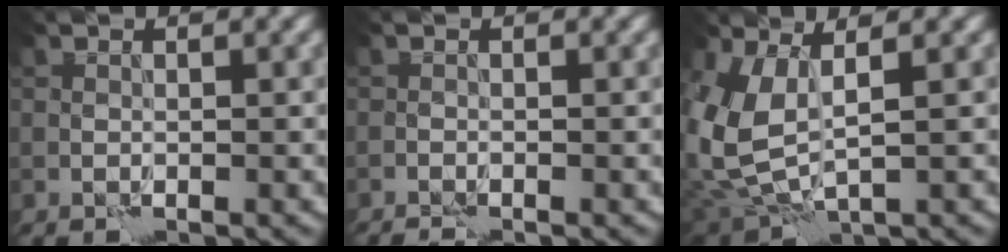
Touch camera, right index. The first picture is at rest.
{"total": 1.3, "force": [-1.3, -0.2, 0.3], "torque": [-0.015, -0.007, -0.022]}
{"total": 7.7, "force": [1.4, 4.2, 6.3], "torque": [-0.169, -0.025, 0.043]}